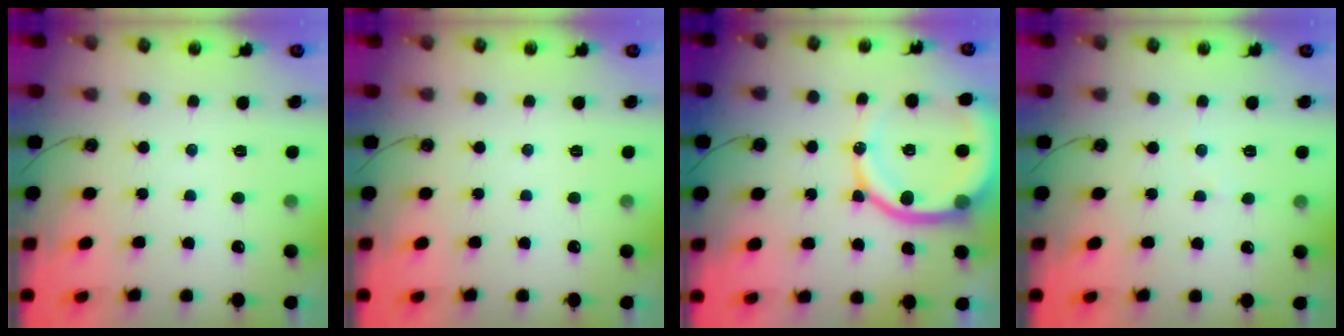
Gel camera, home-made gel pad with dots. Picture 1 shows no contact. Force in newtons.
{"total": 0.0}
{"total": 15.4, "press": 15.2, "slide": 2.1}
{"total": 4.0, "press": 3.9, "slide": 0.4}